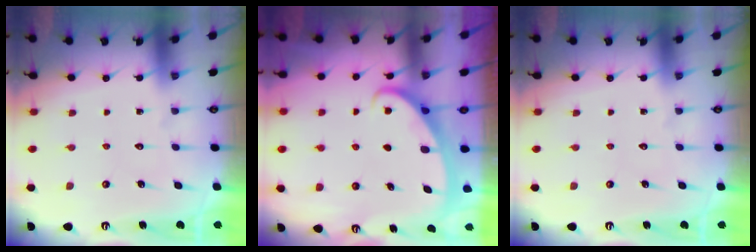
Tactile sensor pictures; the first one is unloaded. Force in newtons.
{"total": 2.5, "press": 2.5, "slide": 0.4}
{"total": 0.0}